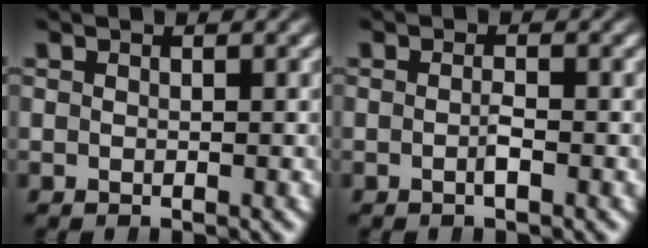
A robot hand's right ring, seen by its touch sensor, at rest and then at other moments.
{"total": 1.0, "force": [-0.6, 0.4, 0.7], "torque": [-0.020, -0.003, -0.014]}